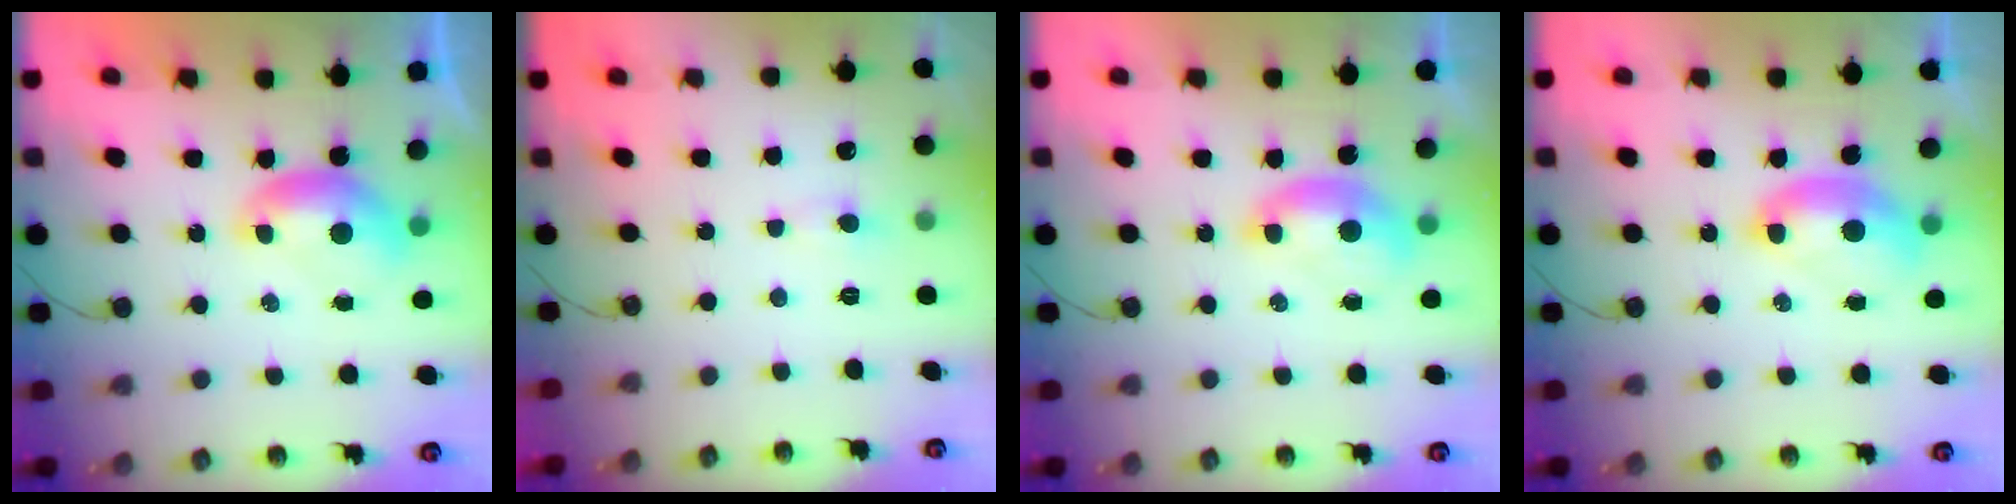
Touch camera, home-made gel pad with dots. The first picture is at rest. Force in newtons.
{"total": 1.2, "press": 1.0, "slide": 0.6}
{"total": 1.5, "press": 1.3, "slide": 0.7}
{"total": 2.6, "press": 2.6, "slide": 0.6}